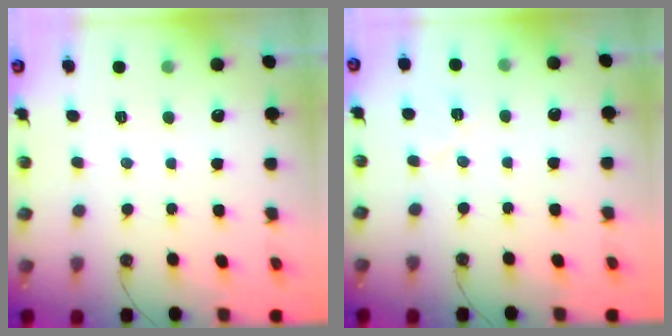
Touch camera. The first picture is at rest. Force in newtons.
{"total": 6.0, "press": 5.7, "slide": 1.9}